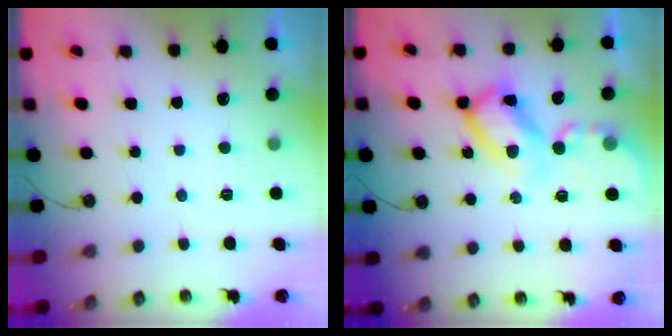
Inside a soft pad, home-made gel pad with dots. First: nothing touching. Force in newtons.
{"total": 14.5, "press": 14.5, "slide": 1.3}